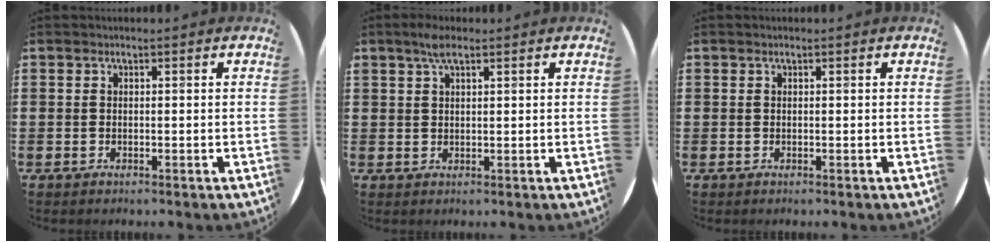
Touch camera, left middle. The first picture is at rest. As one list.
[{"total": 2.8, "force": [2.0, 0.9, 1.8], "torque": [-0.032, 0.003, 0.032]}, {"total": 0.0}]